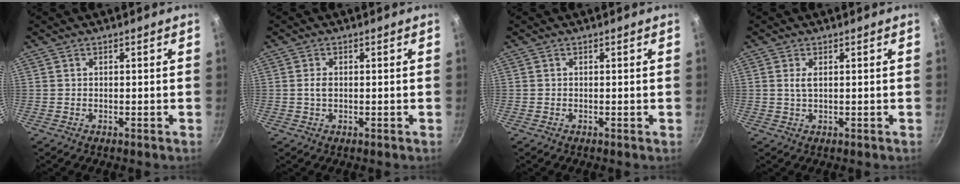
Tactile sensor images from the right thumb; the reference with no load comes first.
{"total": 1.8, "force": [0.0, 1.2, 1.4], "torque": [-0.022, 0.004, 0.000]}
{"total": 0.0}
{"total": 1.9, "force": [0.5, 0.8, 1.6], "torque": [-0.034, -0.001, 0.011]}